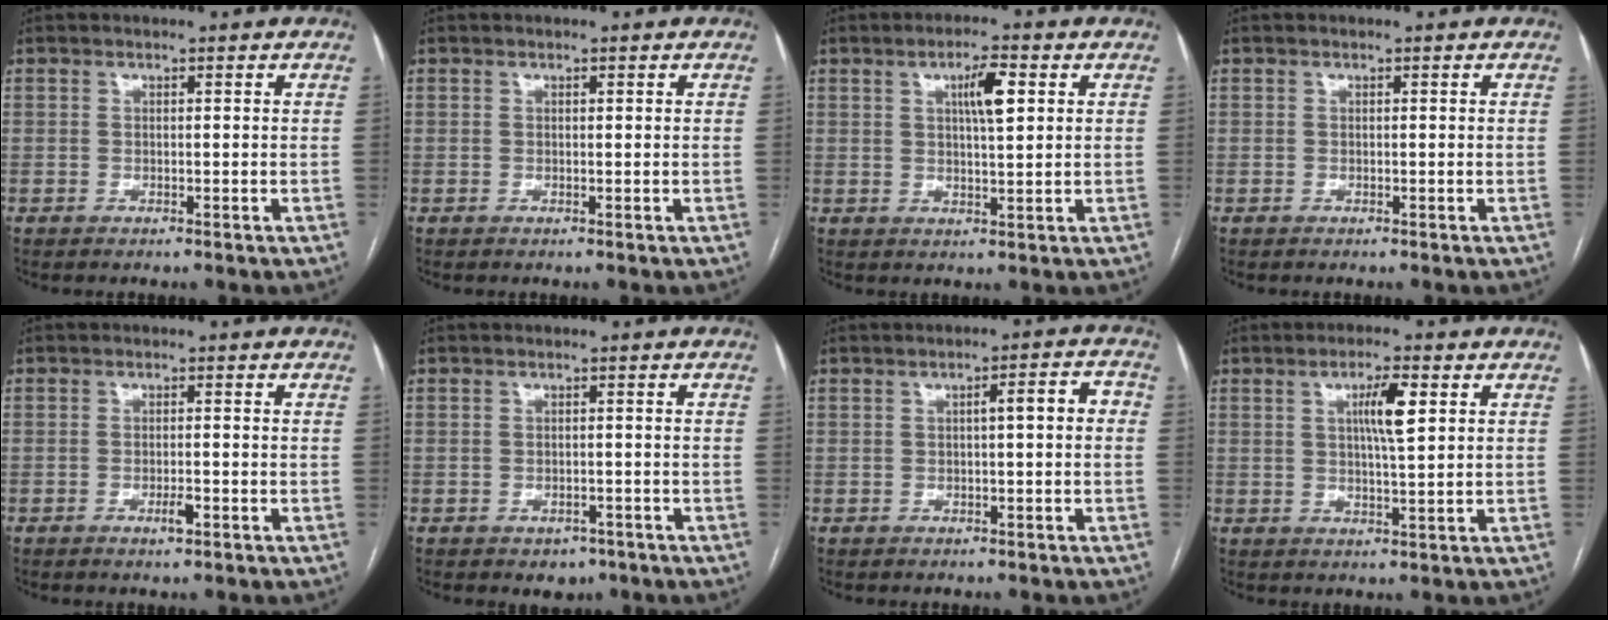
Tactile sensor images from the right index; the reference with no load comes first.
{"total": 0.0}
{"total": 5.1, "force": [1.8, 0.6, 4.7], "torque": [-0.083, 0.005, 0.032]}
{"total": 0.0}
{"total": 2.0, "force": [-0.9, 0.4, 1.7], "torque": [-0.028, -0.001, -0.014]}
{"total": 2.4, "force": [-1.5, 1.7, 0.9], "torque": [-0.006, 0.004, -0.009]}
{"total": 3.9, "force": [0.2, 0.5, 3.8], "torque": [-0.053, 0.016, 0.001]}
{"total": 5.3, "force": [1.7, 0.2, 5.0], "torque": [-0.089, 0.001, 0.029]}